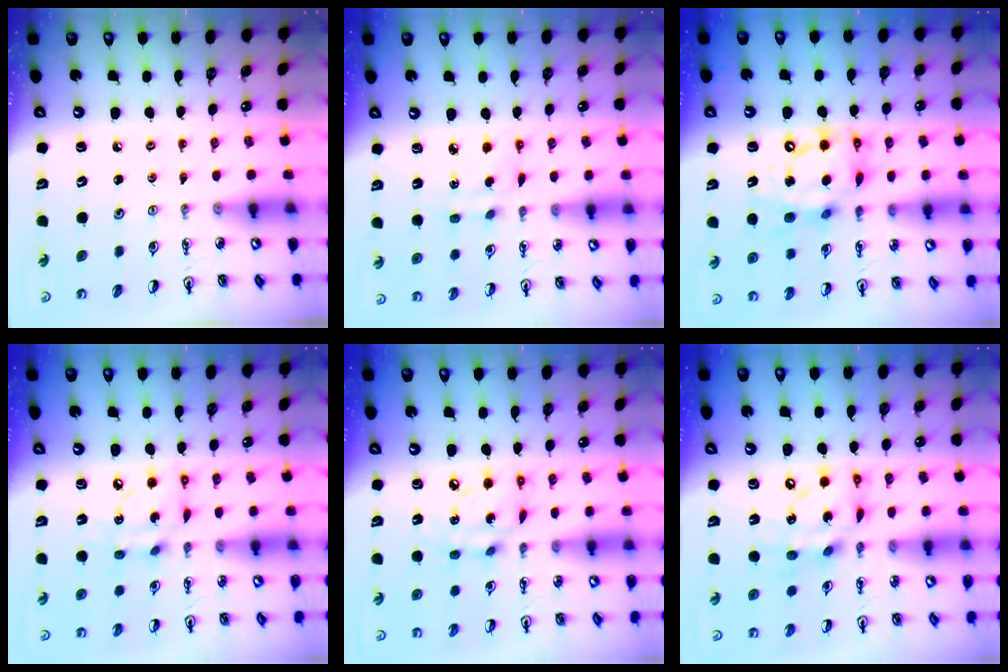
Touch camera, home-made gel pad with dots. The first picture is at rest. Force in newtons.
{"total": 2.9, "press": 2.9, "slide": 0.0}
{"total": 14.0, "press": 14.0, "slide": 1.4}
{"total": 11.5, "press": 11.4, "slide": 0.7}
{"total": 11.8, "press": 11.7, "slide": 1.2}
{"total": 14.6, "press": 14.5, "slide": 1.7}